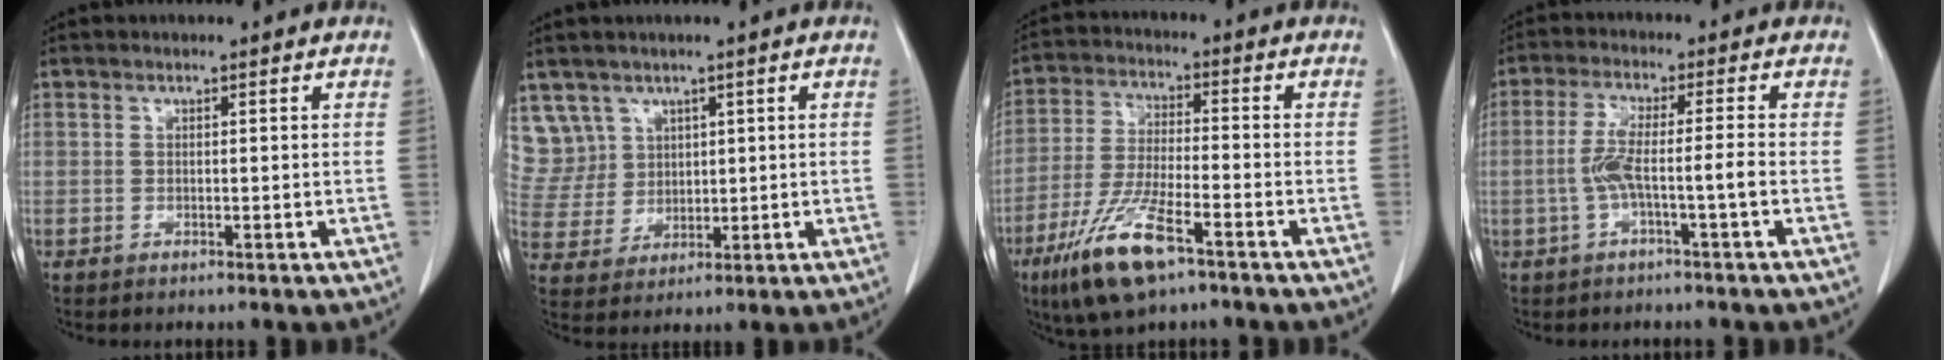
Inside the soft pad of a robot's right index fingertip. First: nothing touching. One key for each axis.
{"total": 7.6, "fx": 4.3, "fy": 6.2, "fz": -0.3, "tx": 0.003, "ty": 0.019, "tz": 0.102}
{"total": 11.9, "fx": -7.0, "fy": 2.4, "fz": 9.3, "tx": -0.196, "ty": -0.024, "tz": -0.126}
{"total": 5.3, "fx": -1.5, "fy": -0.2, "fz": 5.1, "tx": -0.106, "ty": 0.012, "tz": -0.024}